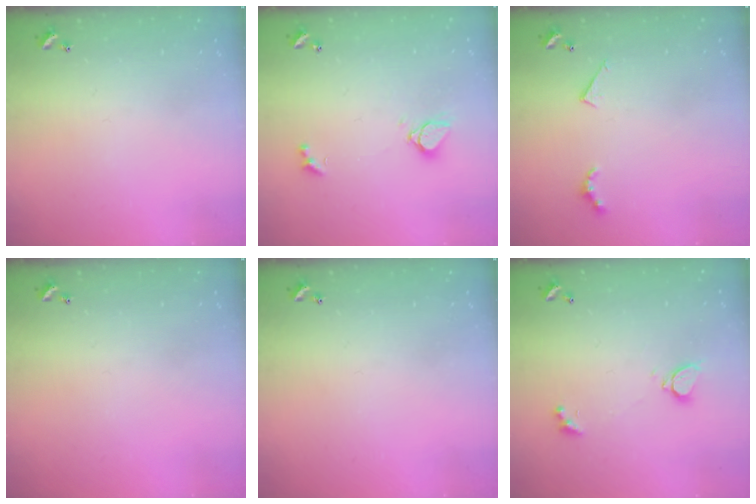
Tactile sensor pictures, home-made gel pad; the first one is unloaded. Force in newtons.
{"total": 2.1, "press": 2.0, "slide": 0.5}
{"total": 3.8, "press": 3.8, "slide": 0.6}
{"total": 0.0}
{"total": 0.0}
{"total": 2.3, "press": 2.2, "slide": 0.7}